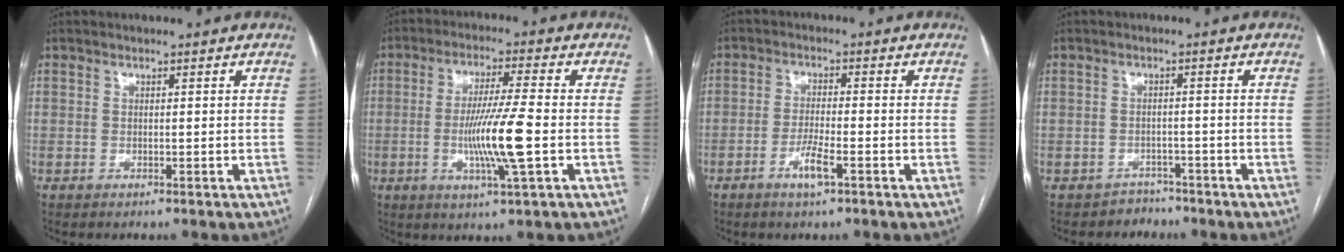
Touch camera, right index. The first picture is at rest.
{"total": 10.1, "force": [-1.9, -0.5, 9.9], "torque": [-0.188, -0.012, -0.038]}
{"total": 4.0, "force": [-2.1, 0.3, 3.4], "torque": [-0.065, -0.003, -0.042]}
{"total": 2.7, "force": [-2.1, 1.4, -1.0], "torque": [0.019, 0.007, -0.034]}